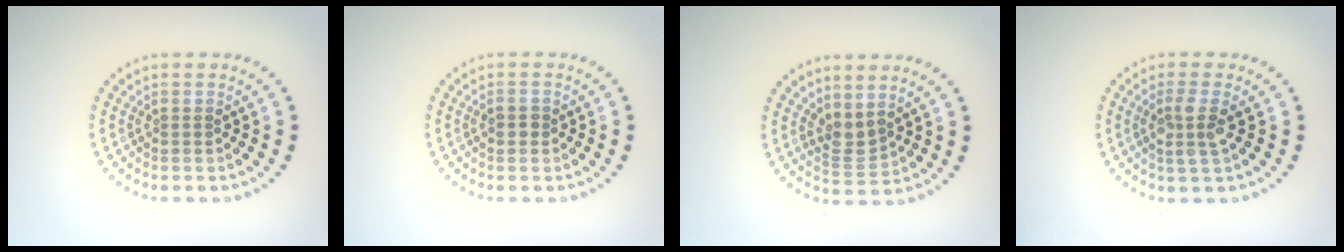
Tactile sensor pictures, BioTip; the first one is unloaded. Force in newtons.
{"total": 1.2, "press": 1.2, "slide": 0.1}
{"total": 2.0, "press": 1.6, "slide": 1.1}
{"total": 2.5, "press": 2.2, "slide": 1.2}